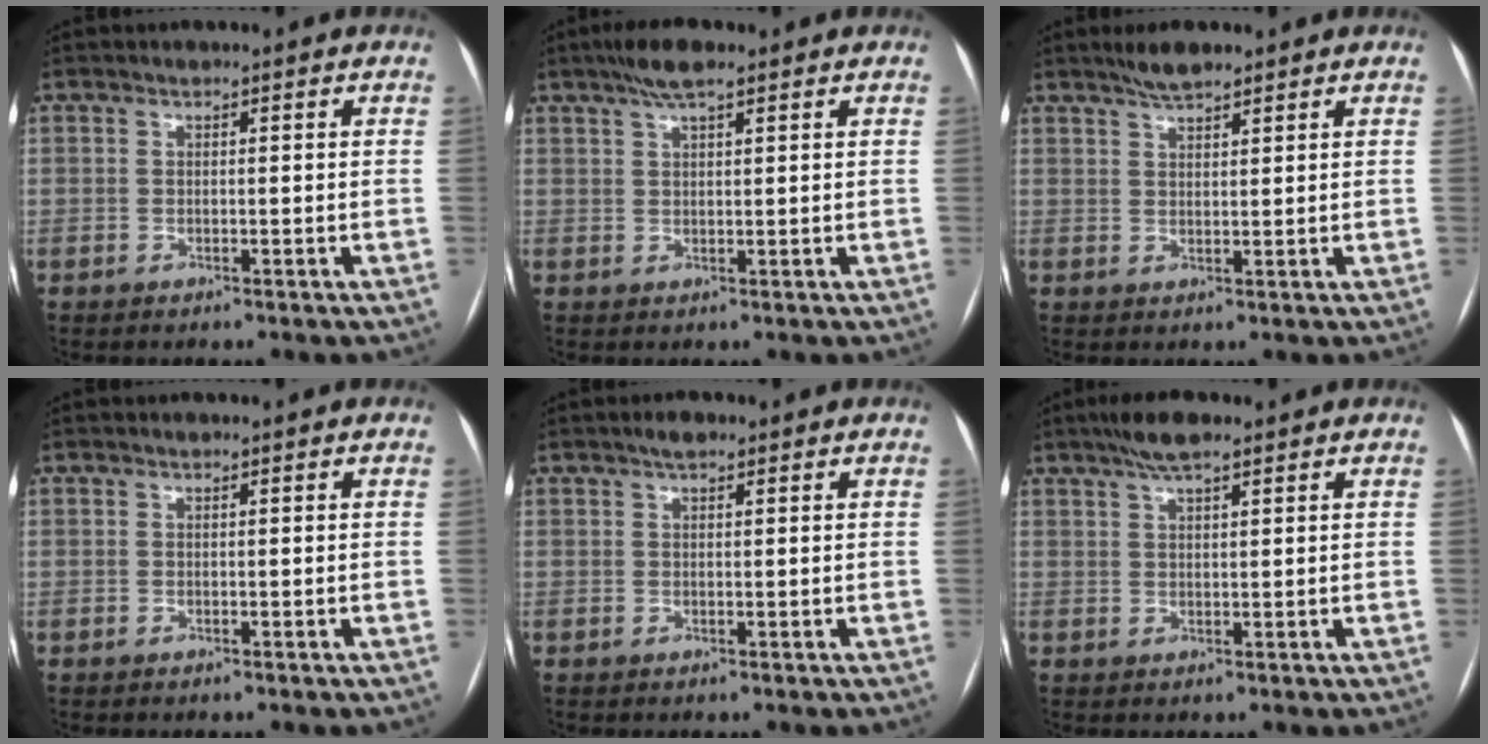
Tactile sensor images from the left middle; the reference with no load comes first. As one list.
[{"total": 4.6, "force": [3.1, 0.8, 3.2], "torque": [-0.064, 0.014, 0.055]}, {"total": 3.7, "force": [3.0, 0.7, 2.0], "torque": [-0.042, 0.007, 0.056]}, {"total": 0.0}, {"total": 1.7, "force": [1.1, 0.5, 1.1], "torque": [-0.023, 0.008, 0.019]}, {"total": 4.7, "force": [3.3, 0.8, 3.2], "torque": [-0.063, 0.014, 0.059]}]